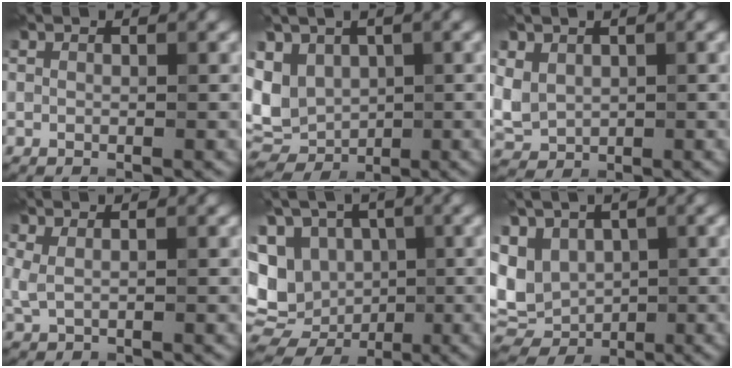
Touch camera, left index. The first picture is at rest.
{"total": 6.9, "force": [0.6, 5.2, 4.5], "torque": [-0.088, -0.009, 0.013]}
{"total": 3.1, "force": [0.6, 2.5, 1.8], "torque": [-0.047, -0.005, 0.015]}
{"total": 1.3, "force": [0.5, 0.5, 1.1], "torque": [-0.031, -0.001, 0.012]}
{"total": 14.4, "force": [-1.7, 12.0, 7.7], "torque": [-0.158, 0.004, -0.042]}
{"total": 7.9, "force": [0.7, 5.9, 5.2], "torque": [-0.101, -0.006, 0.019]}